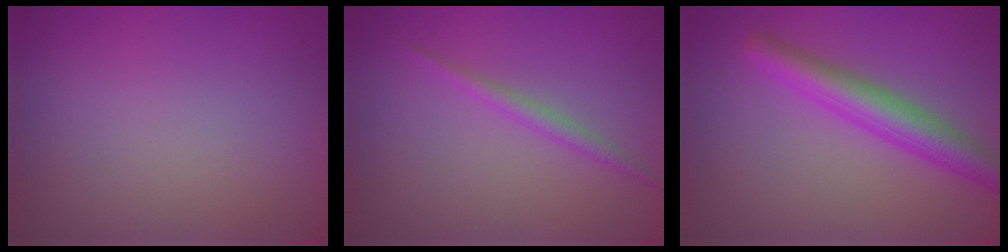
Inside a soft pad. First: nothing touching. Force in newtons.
{"total": 1.5, "press": 1.5, "slide": 0.1}
{"total": 4.7, "press": 4.7, "slide": 0.2}